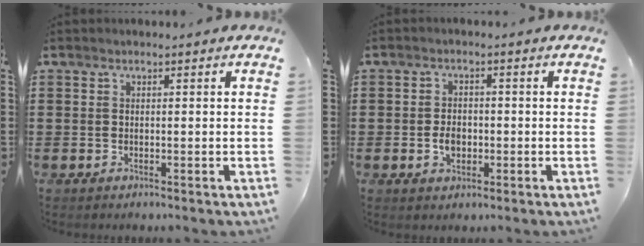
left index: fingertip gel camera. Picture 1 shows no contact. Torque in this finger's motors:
{"motor_torque": [1.07, 1.07, 0.13, 0.05]}